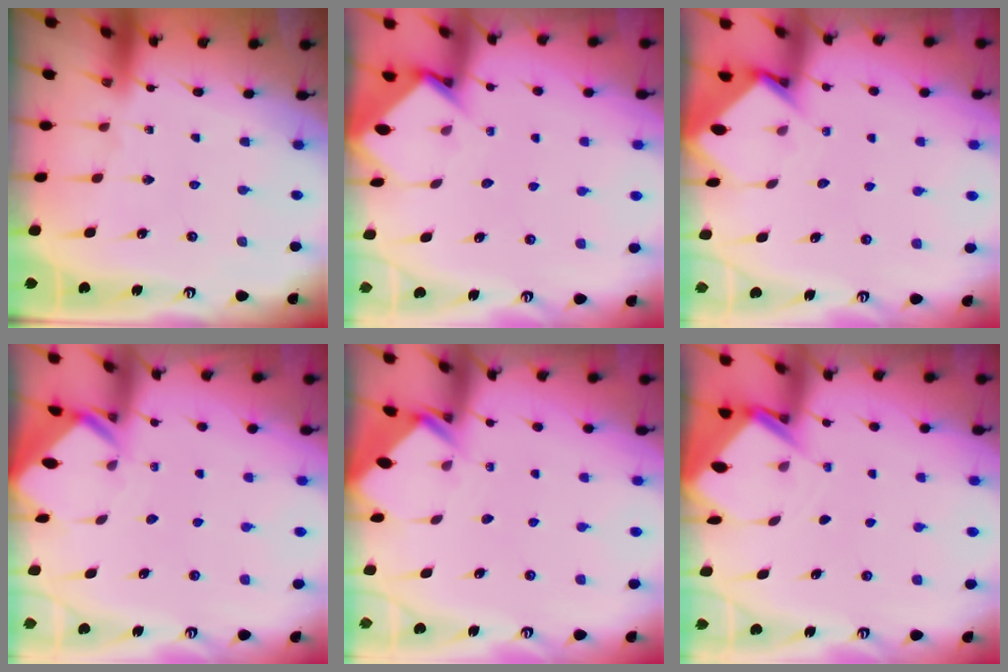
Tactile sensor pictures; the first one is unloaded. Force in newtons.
{"total": 3.8, "press": 3.8, "slide": 0.3}
{"total": 3.7, "press": 3.7, "slide": 0.2}
{"total": 2.4, "press": 2.4, "slide": 0.1}
{"total": 2.7, "press": 2.7, "slide": 0.2}
{"total": 4.2, "press": 4.2, "slide": 0.4}